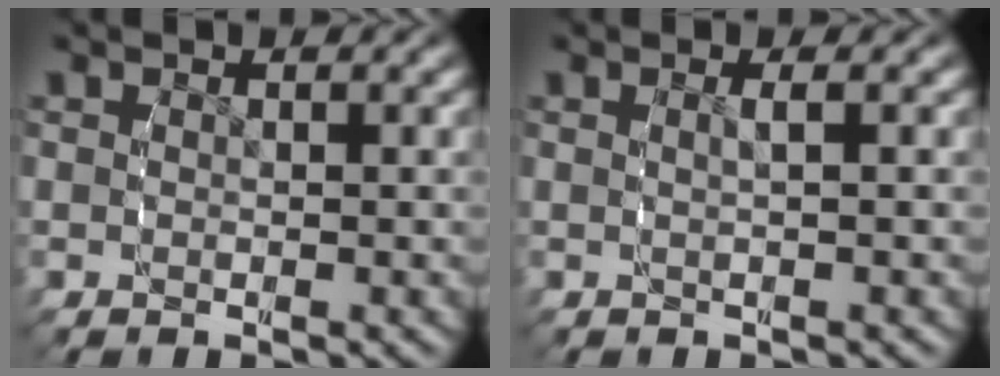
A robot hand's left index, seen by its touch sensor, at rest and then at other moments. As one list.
[{"total": 0.9, "force": [0.1, 0.0, 0.9], "torque": [-0.020, 0.000, 0.000]}]